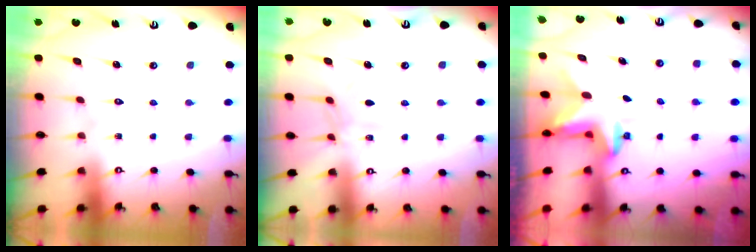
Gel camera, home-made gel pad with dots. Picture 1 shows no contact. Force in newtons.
{"total": 5.0, "press": 5.0, "slide": 0.4}
{"total": 2.5, "press": 2.5, "slide": 0.4}